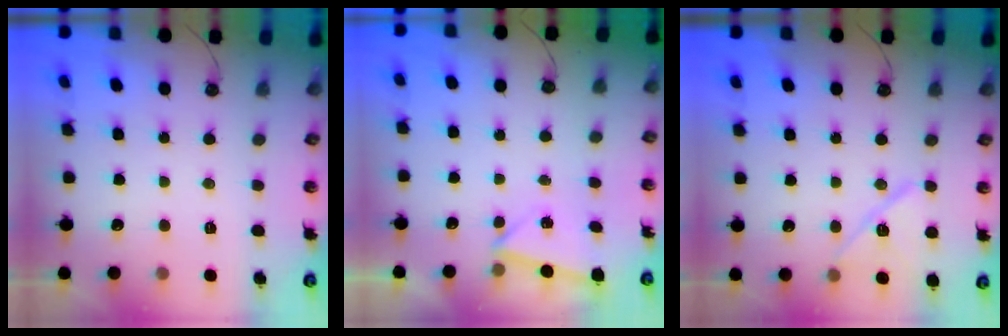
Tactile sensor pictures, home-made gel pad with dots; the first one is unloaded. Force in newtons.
{"total": 2.7, "press": 2.1, "slide": 1.8}
{"total": 12.0, "press": 11.9, "slide": 0.9}